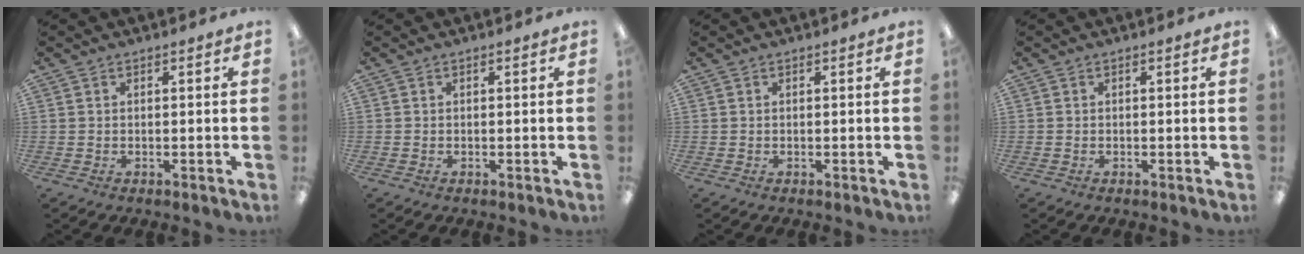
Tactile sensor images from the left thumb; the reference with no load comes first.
{"total": 0.0}
{"total": 0.0}
{"total": 0.0}